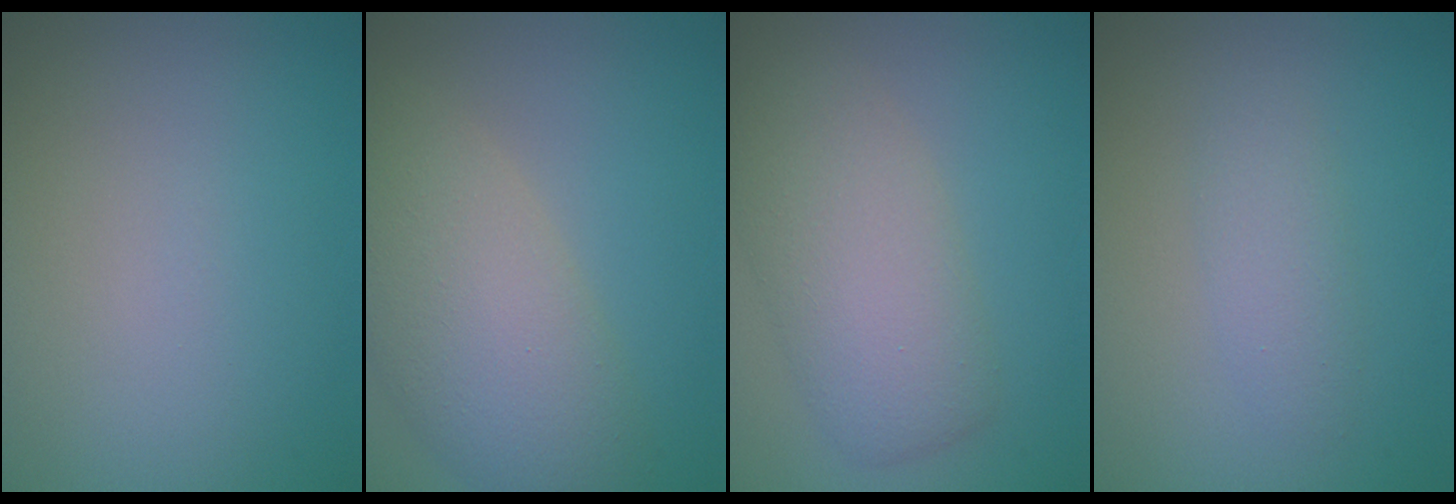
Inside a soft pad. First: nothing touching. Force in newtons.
{"total": 7.5, "press": 7.5, "slide": 0.6}
{"total": 5.5, "press": 5.5, "slide": 0.5}
{"total": 1.9, "press": 1.9, "slide": 0.0}